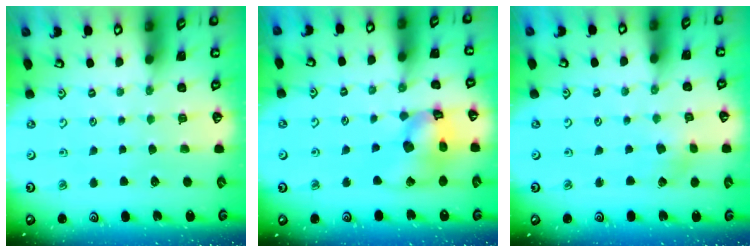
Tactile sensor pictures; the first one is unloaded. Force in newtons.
{"total": 14.9, "press": 14.8, "slide": 1.9}
{"total": 2.1, "press": 2.0, "slide": 0.3}